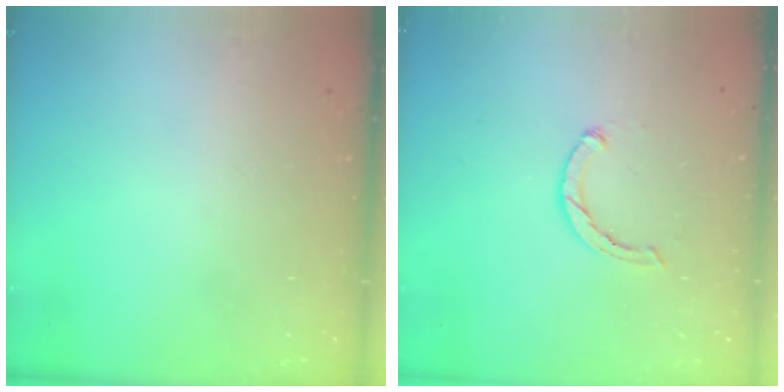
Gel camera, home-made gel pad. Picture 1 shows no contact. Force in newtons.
{"total": 2.5, "press": 2.5, "slide": 0.4}